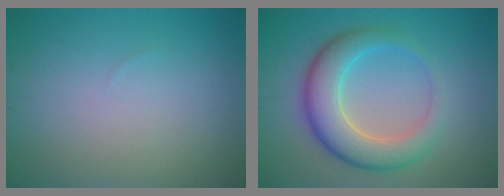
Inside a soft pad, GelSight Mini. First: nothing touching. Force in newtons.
{"total": 6.5, "press": 6.5, "slide": 0.2}